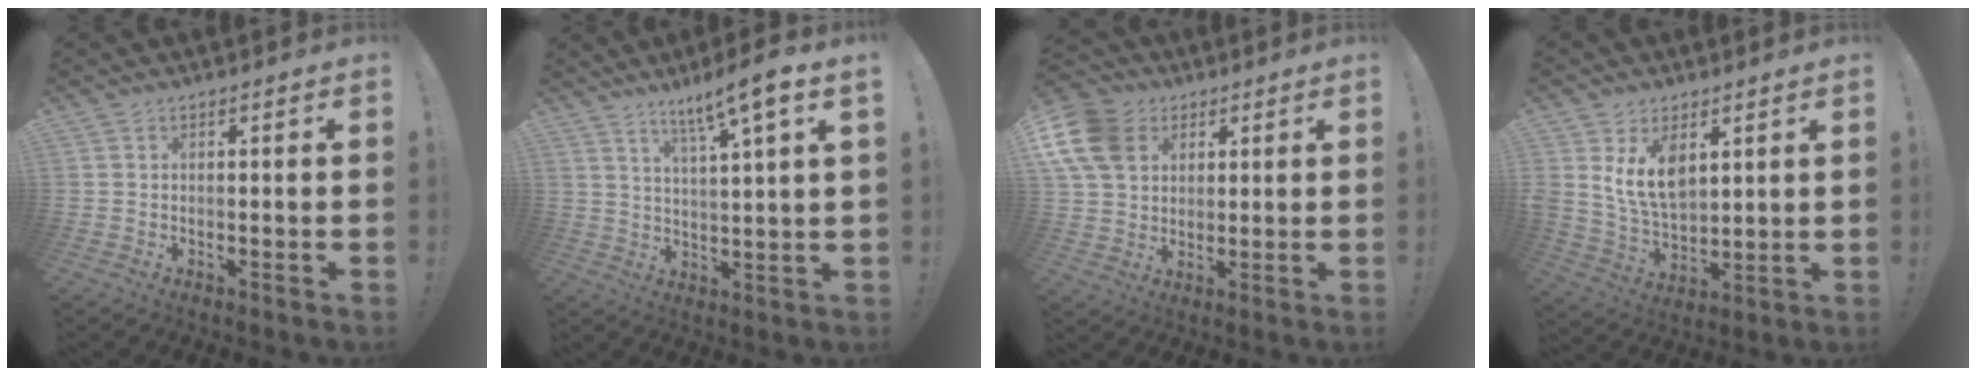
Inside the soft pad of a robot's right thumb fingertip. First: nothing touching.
{"total": 9.0, "force": [6.0, -0.7, 6.6], "torque": [-0.107, -0.039, 0.092]}
{"total": 15.2, "force": [5.2, 12.1, 7.6], "torque": [-0.126, -0.019, 0.106]}
{"total": 11.8, "force": [5.5, 7.6, 7.2], "torque": [-0.128, -0.030, 0.104]}